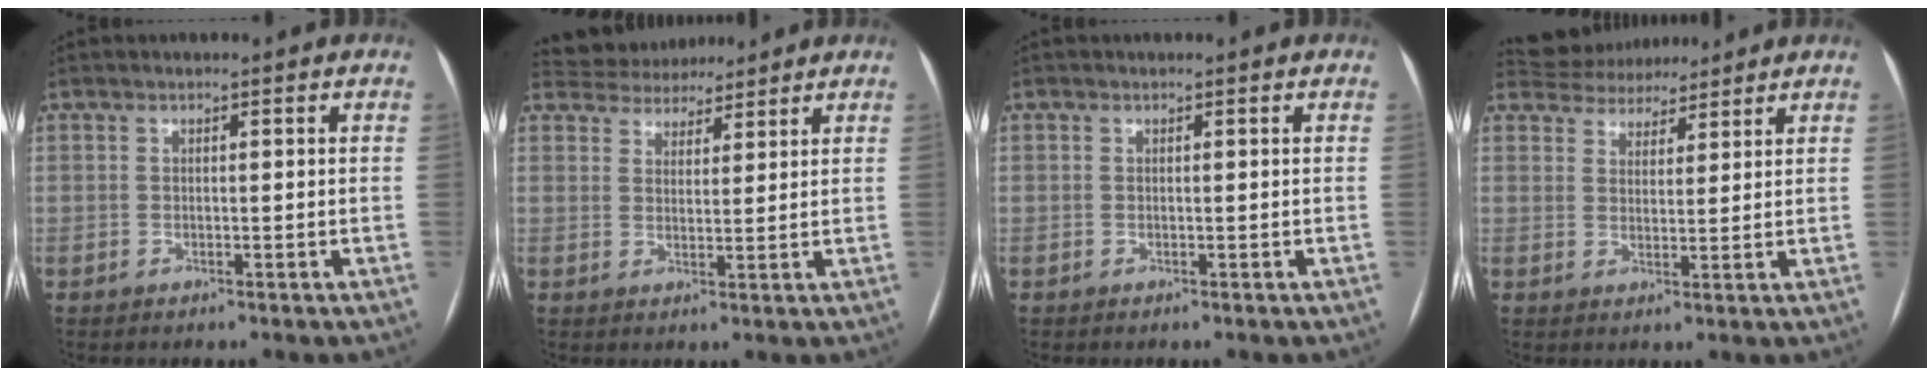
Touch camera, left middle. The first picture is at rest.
{"total": 7.8, "force": [7.3, 2.8, 1.0], "torque": [-0.014, 0.022, 0.110]}
{"total": 0.0}
{"total": 9.0, "force": [8.3, 3.2, 1.4], "torque": [-0.020, 0.023, 0.127]}